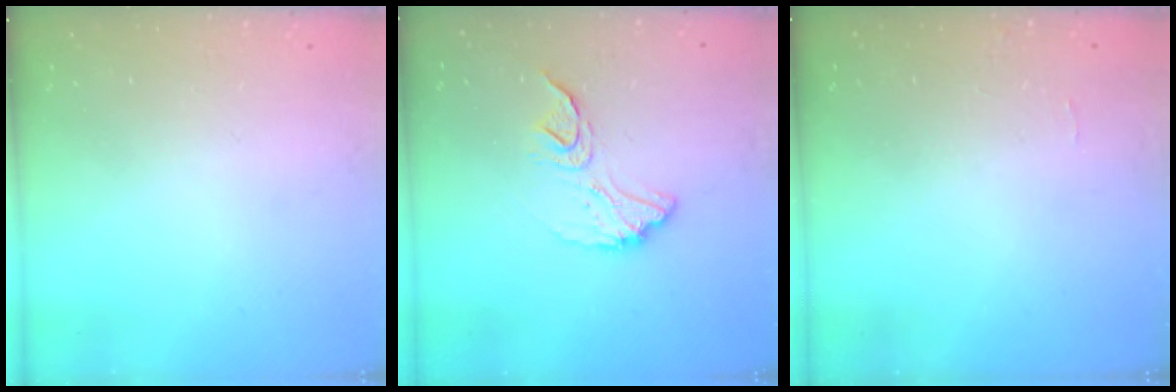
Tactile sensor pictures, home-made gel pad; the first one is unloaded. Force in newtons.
{"total": 11.4, "press": 11.3, "slide": 0.7}
{"total": 6.2, "press": 6.2, "slide": 0.4}